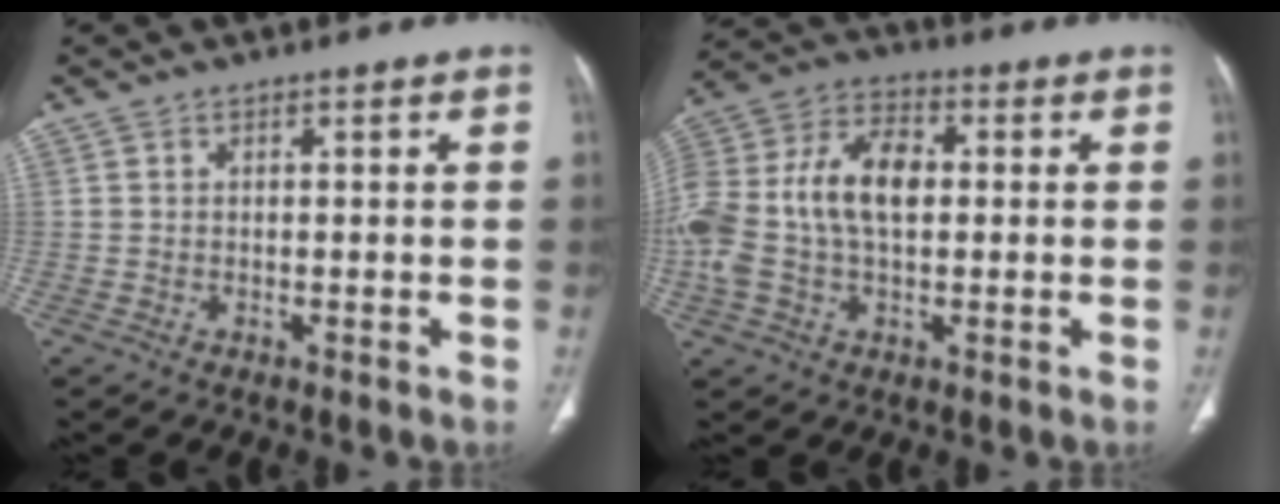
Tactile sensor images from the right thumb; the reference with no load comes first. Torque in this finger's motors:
{"motor_torque": [1.96, 1.85, 1.73, -0.03, 0.24]}